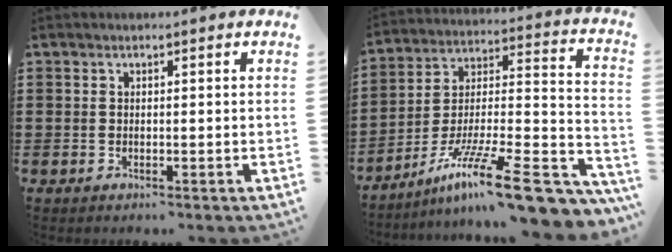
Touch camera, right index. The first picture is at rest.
{"total": 16.8, "force": [-11.5, 2.6, 12.0], "torque": [-0.191, 0.022, -0.198]}